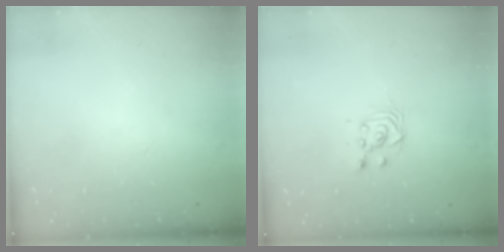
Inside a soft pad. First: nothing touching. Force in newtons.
{"total": 3.3, "press": 3.2, "slide": 0.7}